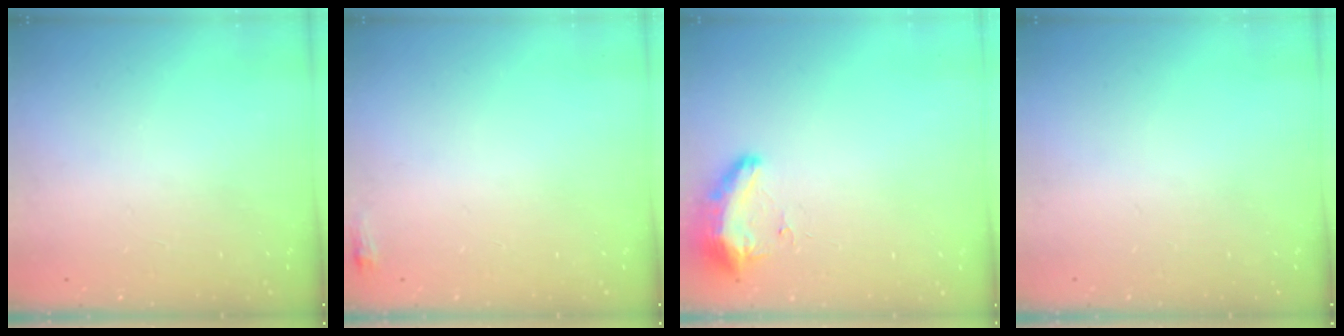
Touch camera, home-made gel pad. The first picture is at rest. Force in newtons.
{"total": 3.2, "press": 2.9, "slide": 1.3}
{"total": 10.2, "press": 9.3, "slide": 4.2}
{"total": 0.0}